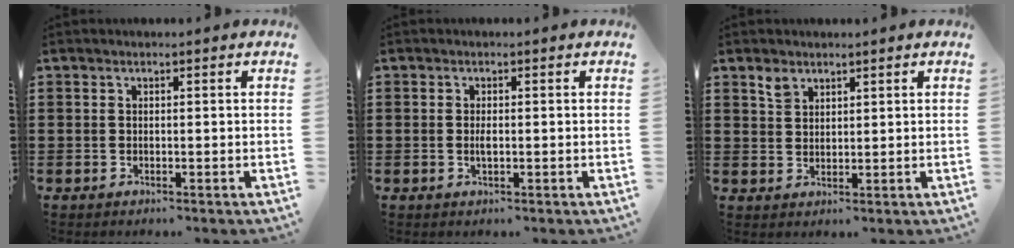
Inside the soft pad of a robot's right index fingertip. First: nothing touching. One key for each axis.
{"total": 1.4, "fx": -0.1, "fy": 0.5, "fz": 1.3, "tx": -0.033, "ty": -0.002, "tz": -0.005}
{"total": 2.4, "fx": 1.9, "fy": 1.4, "fz": 0.6, "tx": -0.017, "ty": 0.002, "tz": 0.037}